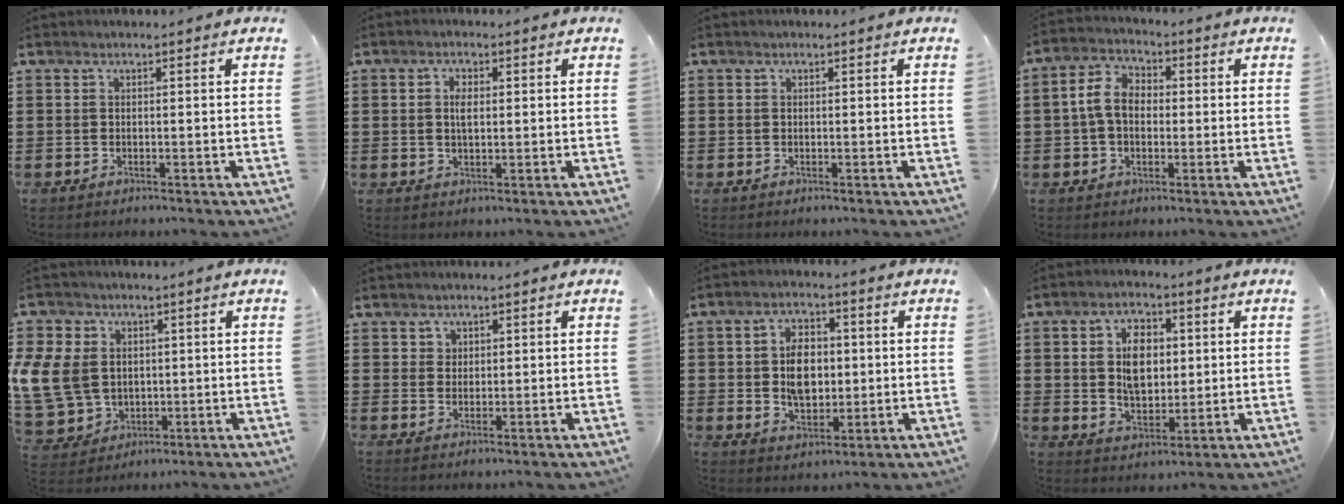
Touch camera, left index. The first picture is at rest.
{"total": 2.6, "force": [0.5, 1.3, 2.2], "torque": [-0.047, 0.008, 0.008]}
{"total": 0.0}
{"total": 6.0, "force": [0.0, 4.3, 4.2], "torque": [-0.101, 0.011, -0.007]}
{"total": 9.9, "force": [1.5, 8.5, 4.9], "torque": [-0.159, 0.017, 0.029]}
{"total": 1.6, "force": [1.0, 1.3, 0.1], "torque": [-0.006, 0.004, 0.019]}
{"total": 7.0, "force": [0.4, 4.5, 5.4], "torque": [-0.100, 0.009, 0.001]}
{"total": 7.5, "force": [1.5, 4.8, 5.5], "torque": [-0.104, 0.013, 0.022]}